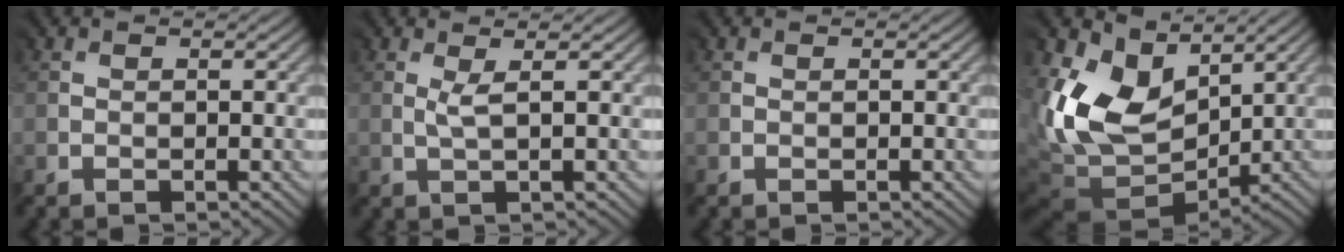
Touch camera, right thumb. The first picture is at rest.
{"total": 1.2, "force": [1.1, -0.4, 0.3], "torque": [-0.011, 0.004, 0.021]}
{"total": 0.0}
{"total": 13.5, "force": [5.8, 9.8, 7.3], "torque": [-0.172, 0.011, 0.118]}